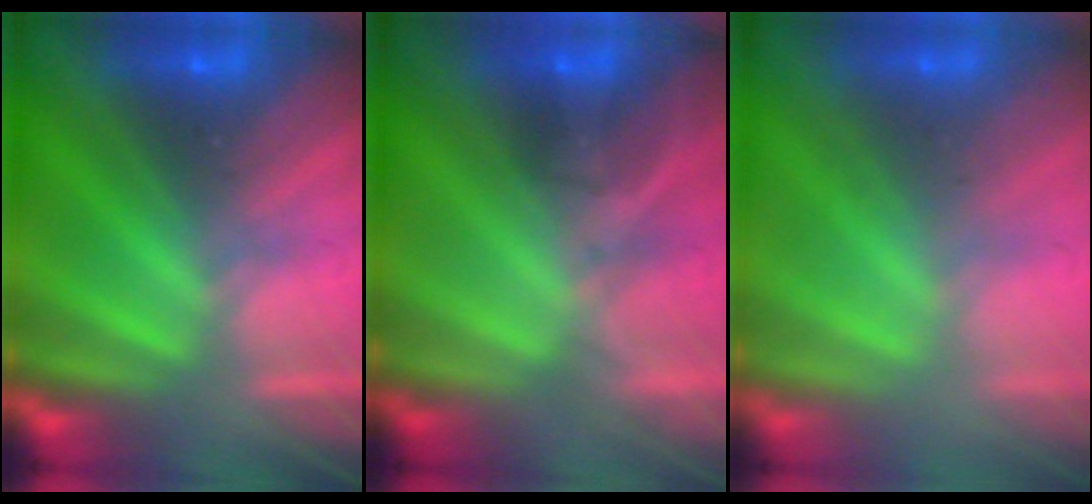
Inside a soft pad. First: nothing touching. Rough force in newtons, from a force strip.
{"total": 1.7}
{"total": 2.2}